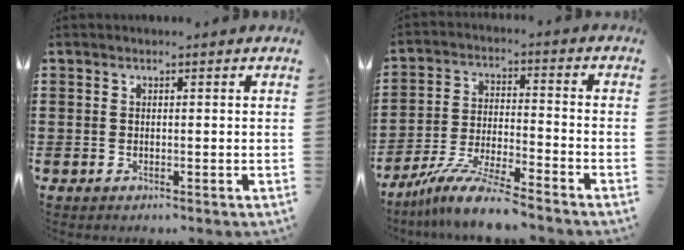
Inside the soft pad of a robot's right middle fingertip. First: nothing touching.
{"total": 9.2, "force": [-8.1, 0.1, 4.5], "torque": [-0.093, 0.000, -0.159]}